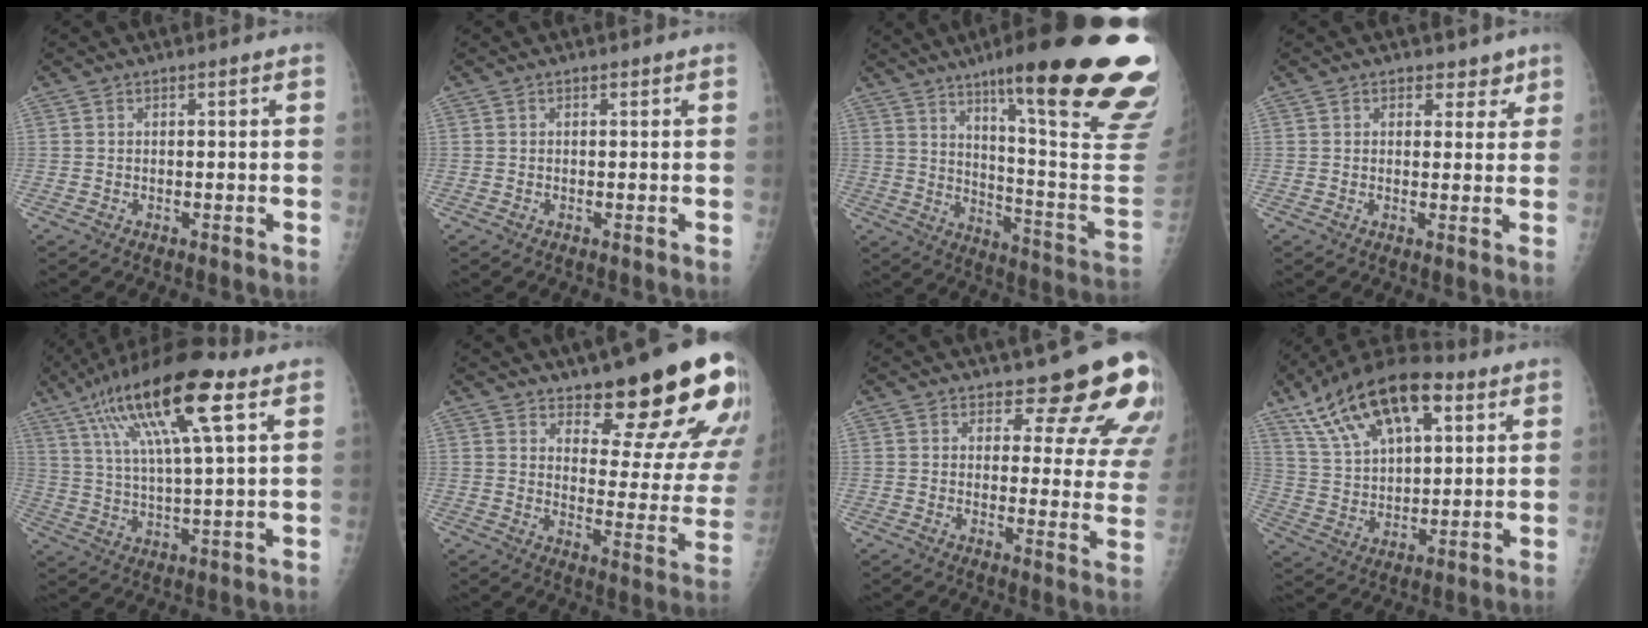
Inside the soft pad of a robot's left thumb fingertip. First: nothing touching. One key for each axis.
{"total": 0.0}
{"total": 30.3, "fx": 17.1, "fy": 4.1, "fz": 24.7, "tx": -0.253, "ty": -0.067, "tz": 0.251}
{"total": 3.4, "fx": 2.2, "fy": 2.4, "fz": 0.9, "tx": 0.018, "ty": -0.011, "tz": 0.028}
{"total": 19.1, "fx": 8.9, "fy": 4.2, "fz": 16.3, "tx": -0.298, "ty": -0.004, "tz": 0.153}
{"total": 19.0, "fx": 13.6, "fy": 5.1, "fz": 12.2, "tx": -0.123, "ty": -0.099, "tz": 0.186}
{"total": 13.2, "fx": 11.1, "fy": 4.3, "fz": 5.8, "tx": -0.023, "ty": -0.087, "tz": 0.114}
{"total": 21.1, "fx": 10.8, "fy": 10.2, "fz": 15.0, "tx": -0.247, "ty": -0.008, "tz": 0.194}